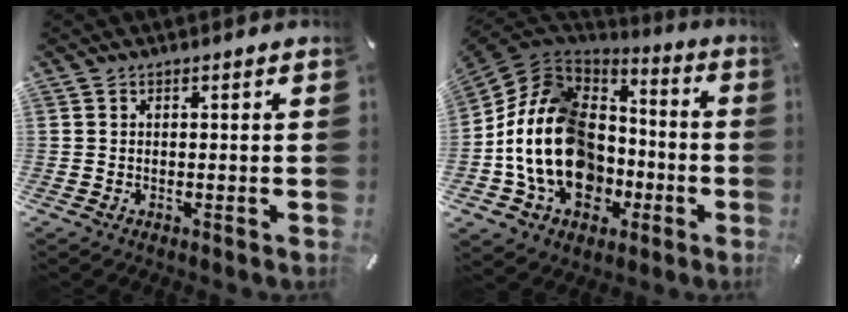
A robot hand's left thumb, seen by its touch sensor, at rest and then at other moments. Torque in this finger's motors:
{"motor_torque": [1.74, 3.27, 2.75, 0.02, 0.97]}